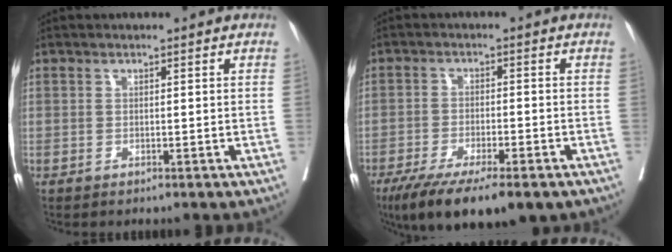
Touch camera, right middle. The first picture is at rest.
{"total": 14.5, "force": [-10.3, 3.6, 9.5], "torque": [-0.145, -0.026, -0.161]}